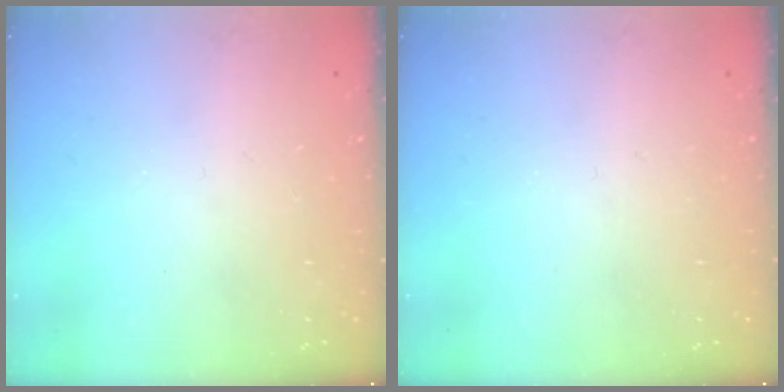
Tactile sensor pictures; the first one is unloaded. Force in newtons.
{"total": 0.0}